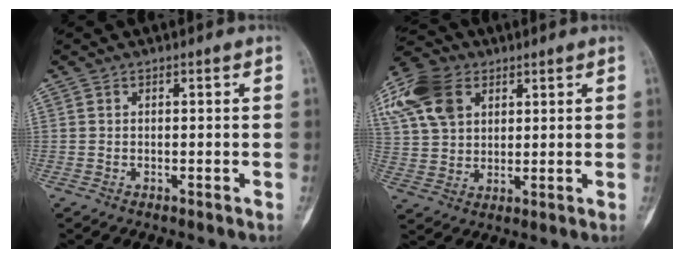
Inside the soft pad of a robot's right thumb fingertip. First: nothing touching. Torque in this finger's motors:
{"motor_torque": [0.45, 1.26, 0.29, 0.01, 0.06]}